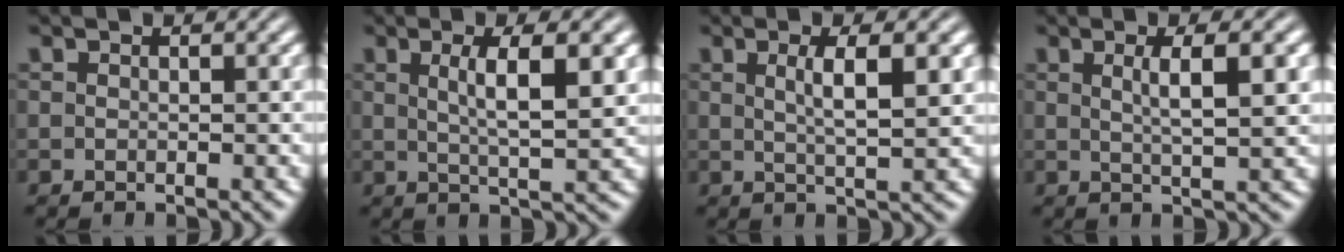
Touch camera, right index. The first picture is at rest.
{"total": 4.0, "force": [1.0, -0.9, 3.8], "torque": [-0.050, -0.002, 0.025]}
{"total": 3.2, "force": [1.0, -1.0, 2.9], "torque": [-0.037, -0.003, 0.024]}
{"total": 3.1, "force": [1.0, -1.1, 2.8], "torque": [-0.035, -0.002, 0.024]}